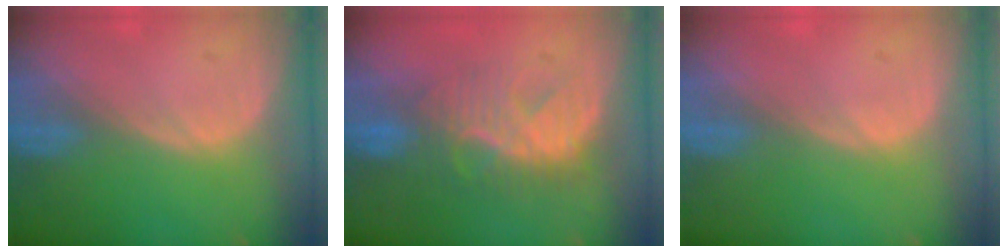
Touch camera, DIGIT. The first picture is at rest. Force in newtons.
{"total": 8.0, "press": 7.9, "slide": 1.1}
{"total": 0.0}